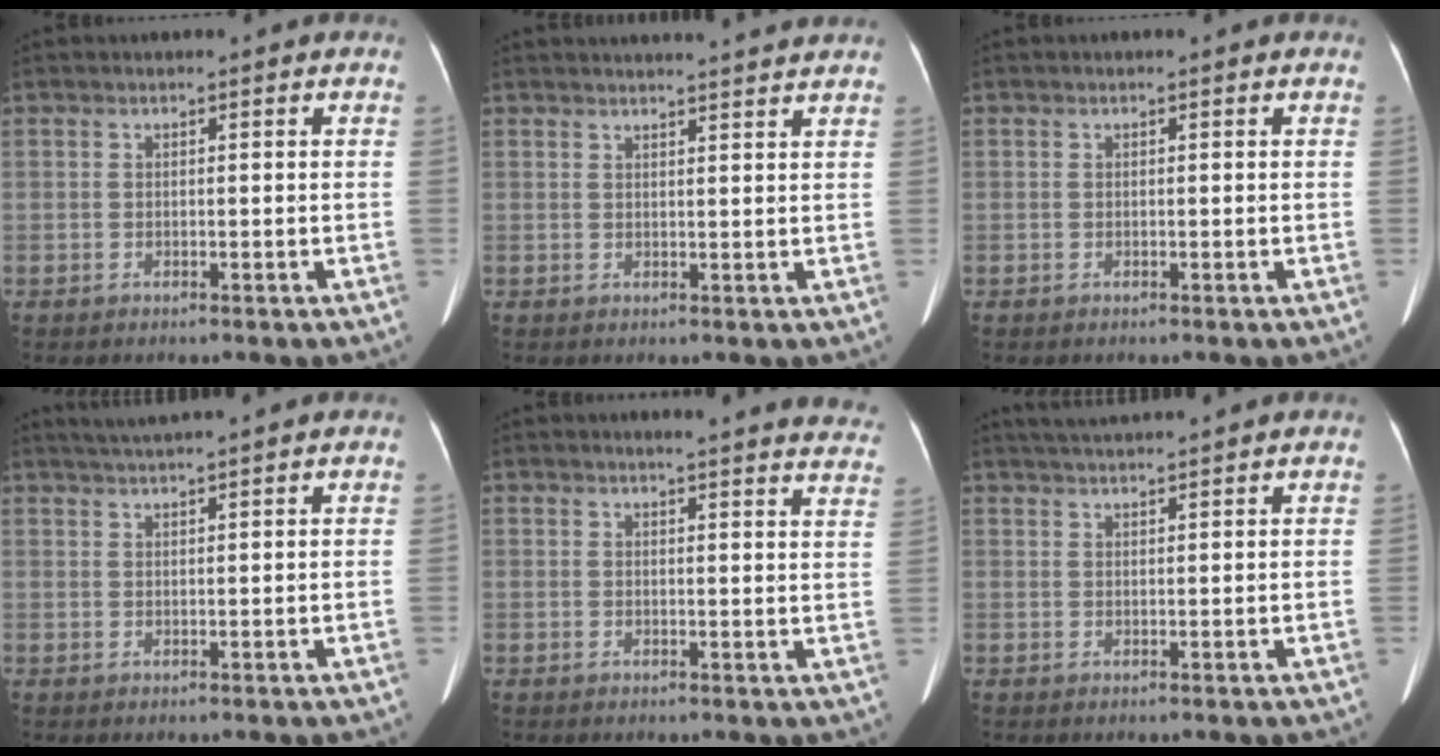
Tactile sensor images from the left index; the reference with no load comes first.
{"total": 7.6, "force": [7.3, -0.4, 2.0], "torque": [-0.023, 0.012, 0.078]}
{"total": 0.0}
{"total": 5.2, "force": [4.7, -1.0, 2.2], "torque": [-0.035, 0.026, 0.076]}
{"total": 17.9, "force": [17.2, 1.5, 4.6], "torque": [-0.039, -0.075, 0.171]}
{"total": 5.5, "force": [5.1, -0.9, 1.9], "torque": [-0.033, 0.025, 0.082]}